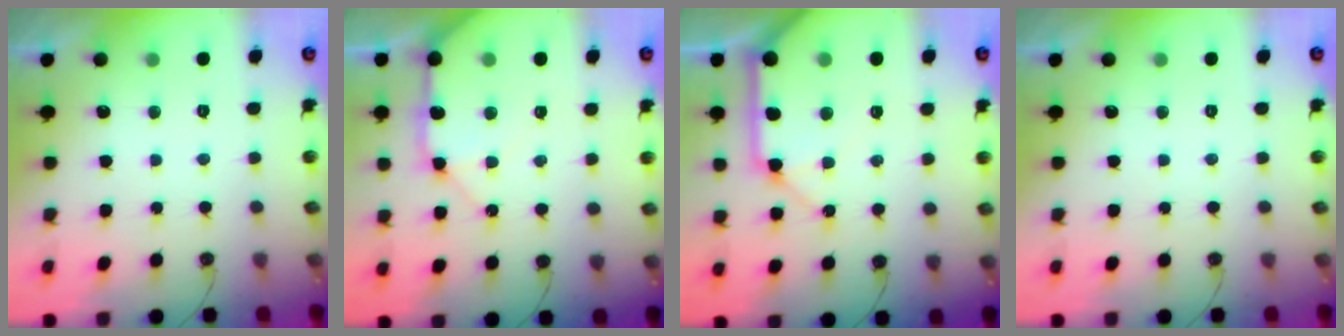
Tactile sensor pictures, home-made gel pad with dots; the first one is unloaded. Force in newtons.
{"total": 13.1, "press": 13.0, "slide": 1.8}
{"total": 15.2, "press": 15.0, "slide": 2.2}
{"total": 0.0}